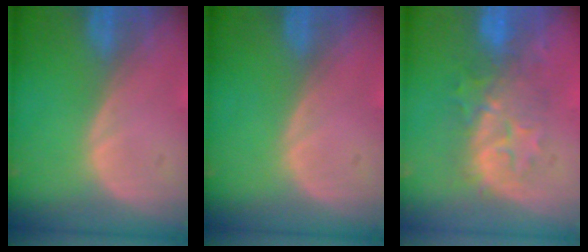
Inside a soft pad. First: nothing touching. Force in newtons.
{"total": 0.0}
{"total": 8.0, "press": 7.9, "slide": 1.5}